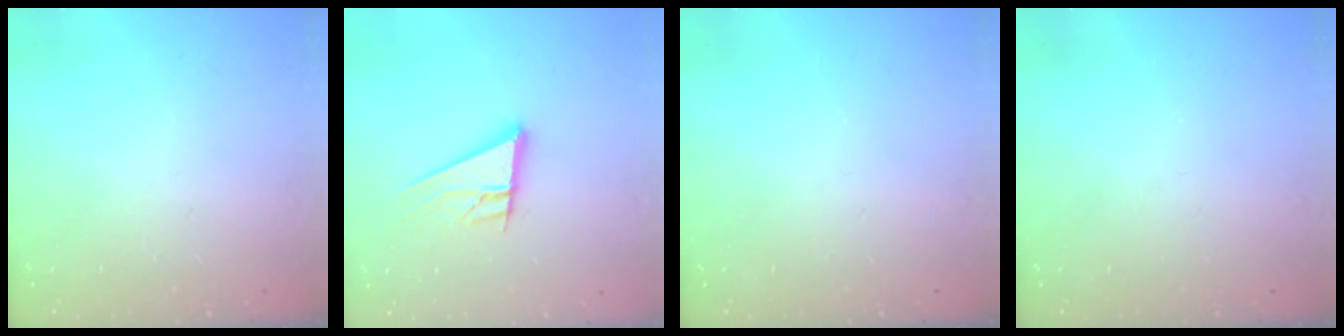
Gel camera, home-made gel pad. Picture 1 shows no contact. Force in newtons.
{"total": 13.1, "press": 12.7, "slide": 3.4}
{"total": 0.0}
{"total": 0.0}